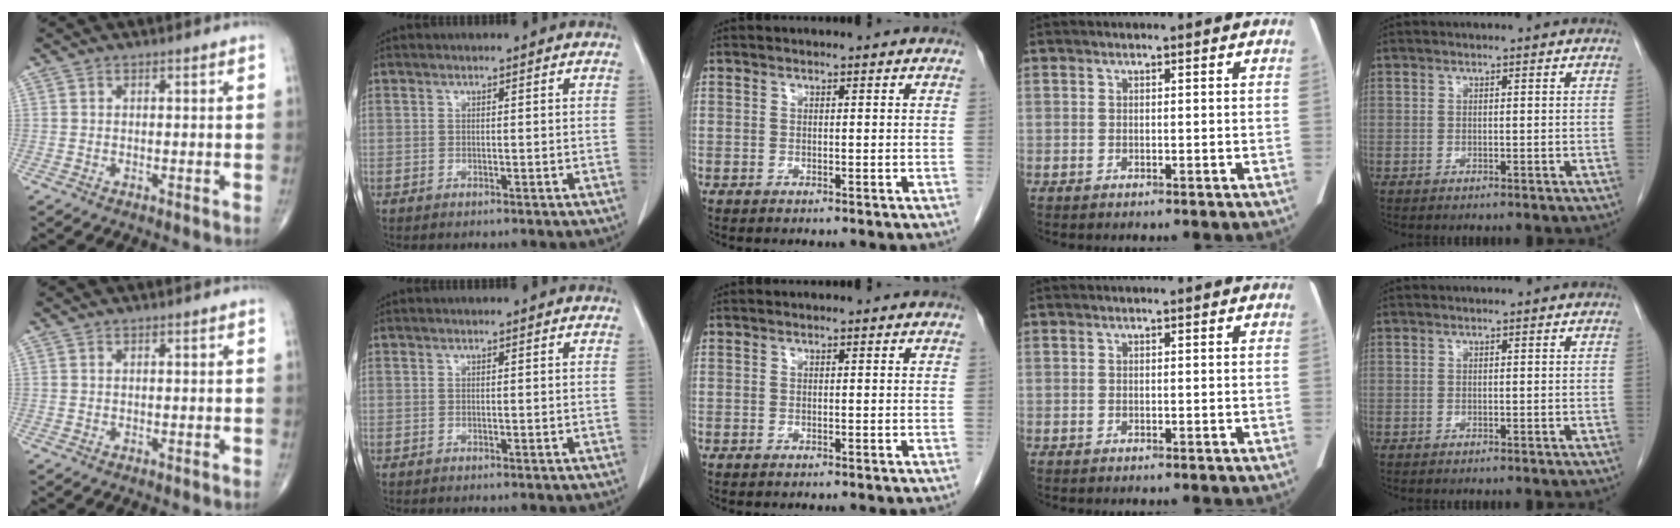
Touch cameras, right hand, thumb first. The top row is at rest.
{}